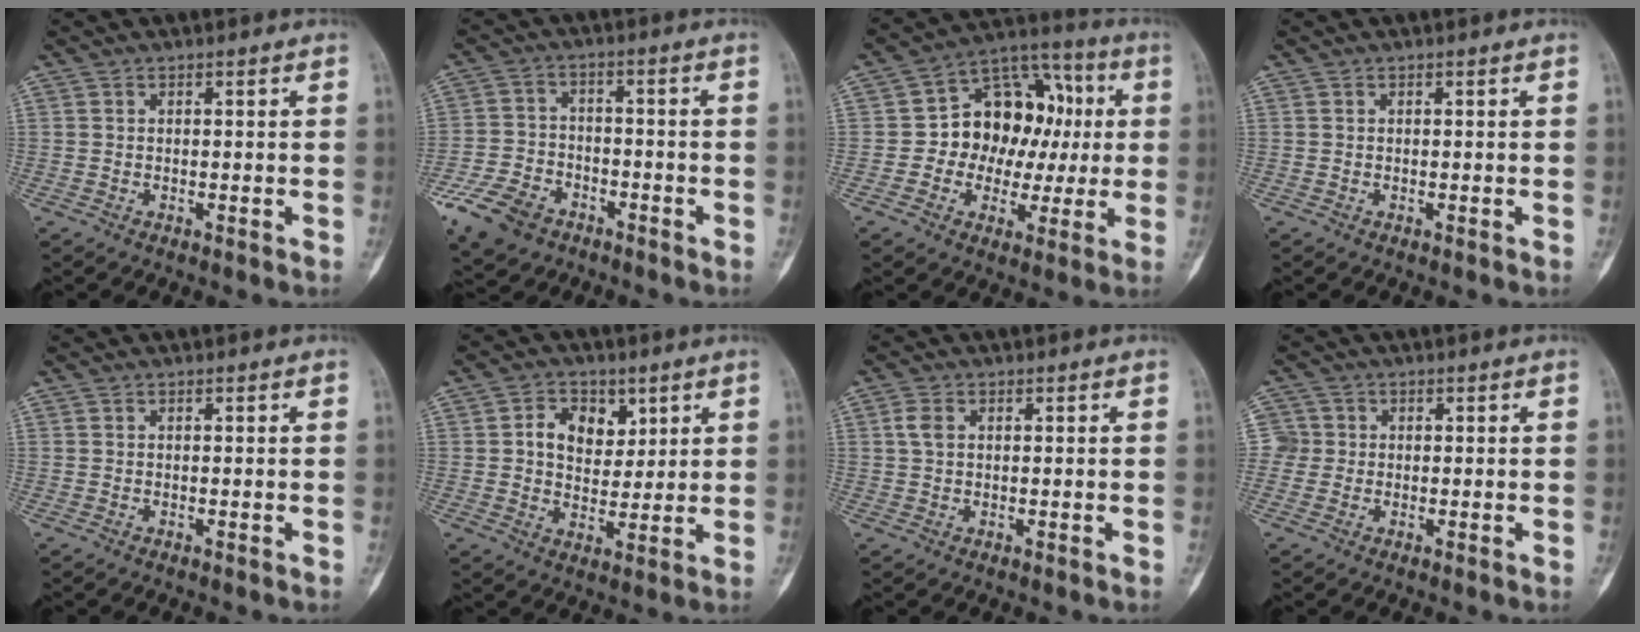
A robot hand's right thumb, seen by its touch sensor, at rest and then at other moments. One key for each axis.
{"total": 10.7, "fx": -6.4, "fy": 7.0, "fz": 5.1, "tx": -0.093, "ty": 0.026, "tz": -0.115}
{"total": 16.4, "fx": 0.8, "fy": 12.4, "fz": 10.7, "tx": -0.099, "ty": 0.037, "tz": 0.005}
{"total": 0.0}
{"total": 0.0}
{"total": 8.0, "fx": 2.7, "fy": 6.0, "fz": 4.5, "tx": -0.036, "ty": -0.009, "tz": 0.045}
{"total": 2.6, "fx": 0.7, "fy": 1.7, "fz": 1.8, "tx": -0.038, "ty": 0.006, "tz": 0.014}
{"total": 3.2, "fx": 0.0, "fy": 3.2, "fz": 0.2, "tx": 0.021, "ty": 0.008, "tz": -0.004}